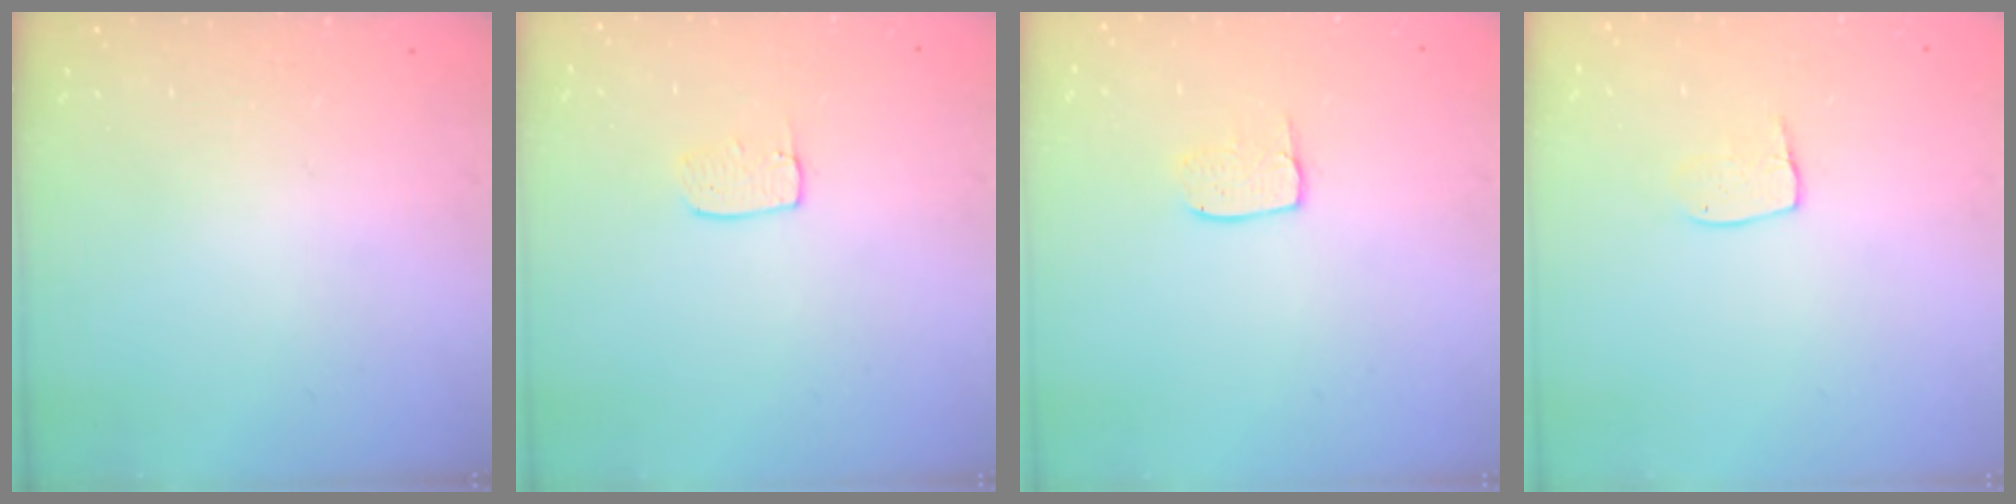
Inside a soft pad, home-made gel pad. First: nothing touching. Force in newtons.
{"total": 6.0, "press": 6.0, "slide": 0.3}
{"total": 5.6, "press": 5.6, "slide": 0.3}
{"total": 5.9, "press": 5.9, "slide": 0.4}